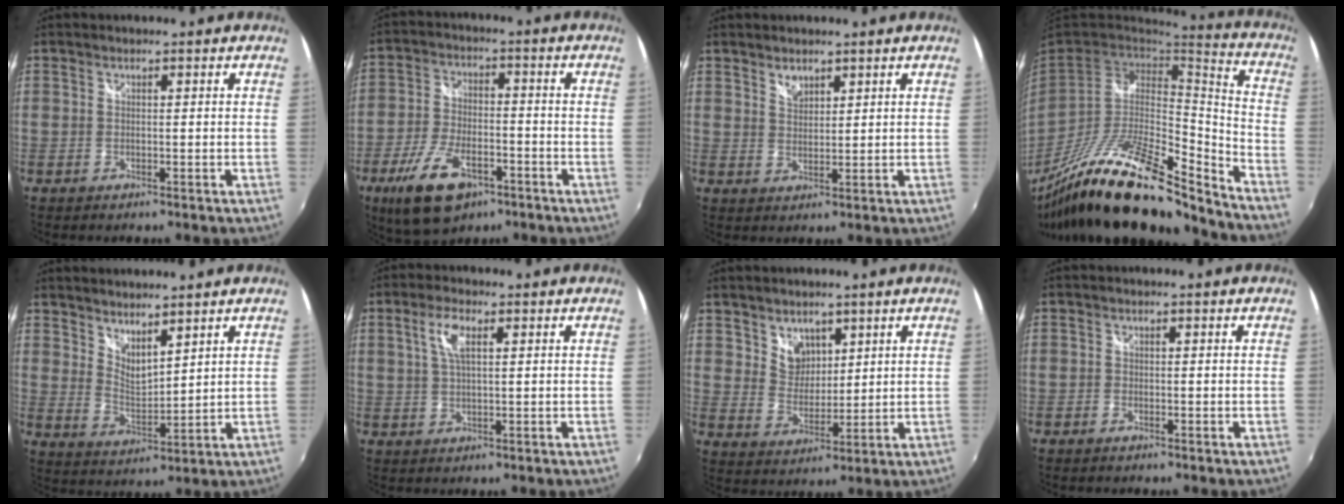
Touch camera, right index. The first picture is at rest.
{"total": 13.2, "force": [-7.5, 6.3, 8.8], "torque": [-0.191, -0.018, -0.133]}
{"total": 2.9, "force": [2.2, 1.5, 1.2], "torque": [-0.016, 0.000, 0.039]}
{"total": 26.5, "force": [-20.3, 6.1, 15.9], "torque": [-0.277, -0.038, -0.345]}
{"total": 6.7, "force": [5.7, 1.6, 3.1], "torque": [-0.047, -0.008, 0.104]}
{"total": 4.9, "force": [1.8, 1.8, 4.3], "torque": [-0.082, 0.006, 0.034]}
{"total": 5.5, "force": [3.6, 3.9, 1.5], "torque": [-0.012, 0.004, 0.071]}
{"total": 0.6, "force": [-0.6, 0.2, 0.0], "torque": [-0.001, -0.003, -0.013]}